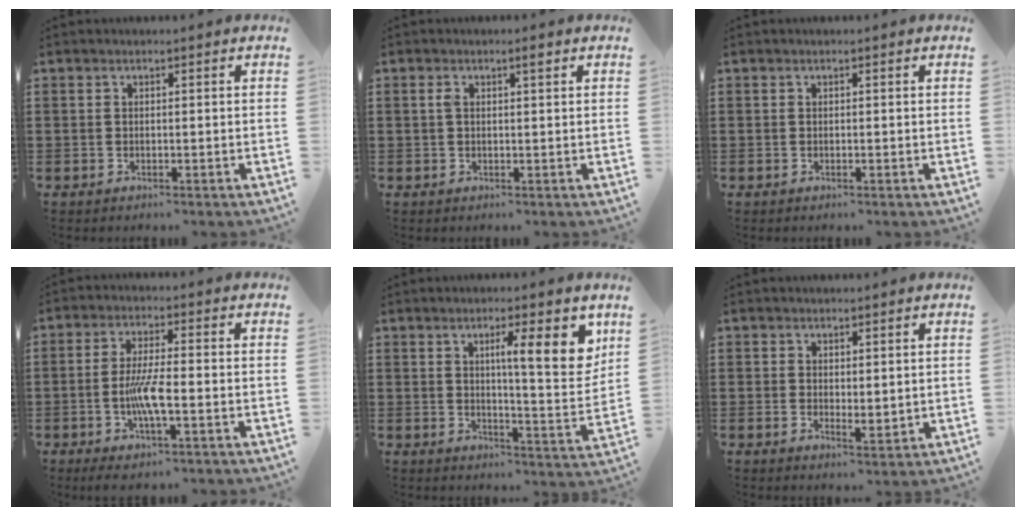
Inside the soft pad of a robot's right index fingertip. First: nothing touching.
{"total": 1.8, "force": [0.7, 0.3, 1.7], "torque": [-0.024, 0.000, 0.008]}
{"total": 0.0}
{"total": 5.9, "force": [-1.6, 0.8, 5.6], "torque": [-0.116, -0.010, -0.035]}
{"total": 9.4, "force": [3.7, 1.9, 8.4], "torque": [-0.127, -0.014, 0.052]}
{"total": 1.4, "force": [1.1, 0.6, 0.7], "torque": [-0.014, 0.001, 0.021]}